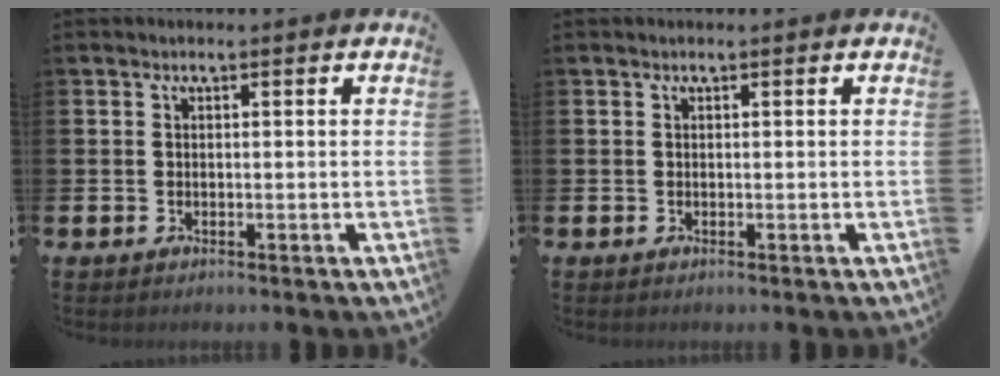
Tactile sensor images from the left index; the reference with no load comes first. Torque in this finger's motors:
{"motor_torque": [0.05, 0.05, -0.07, -0.01]}